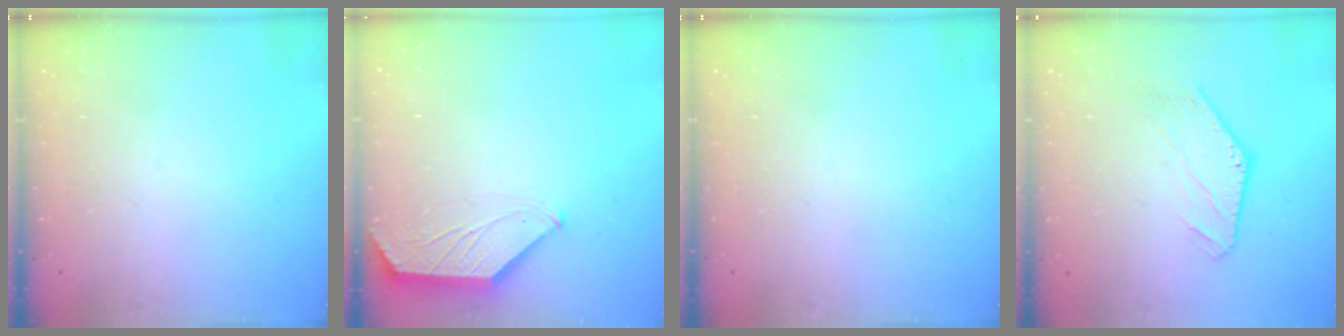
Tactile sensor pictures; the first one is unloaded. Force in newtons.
{"total": 1.3, "press": 1.3, "slide": 0.3}
{"total": 0.0}
{"total": 0.6, "press": 0.6, "slide": 0.1}